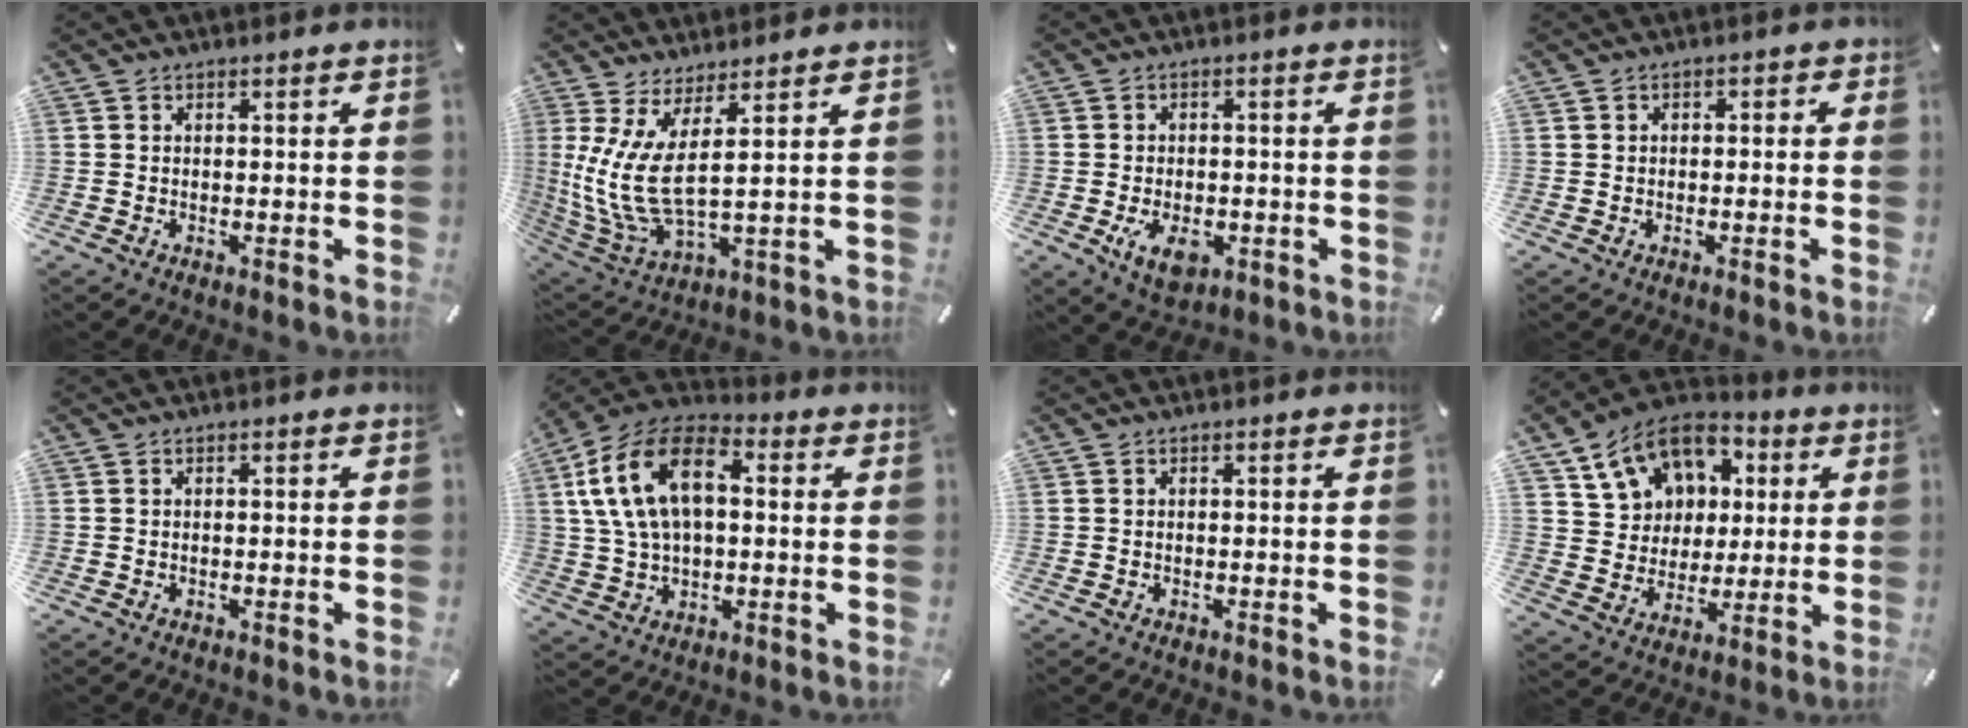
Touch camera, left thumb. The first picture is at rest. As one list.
[{"total": 11.3, "force": [2.7, 3.1, 10.5], "torque": [-0.235, -0.027, 0.053]}, {"total": 6.6, "force": [-2.0, 4.3, 4.6], "torque": [-0.083, -0.002, -0.039]}, {"total": 1.6, "force": [-0.9, 1.2, 0.5], "torque": [-0.009, 0.008, -0.019]}, {"total": 0.0}, {"total": 16.4, "force": [3.3, 10.5, 12.1], "torque": [-0.268, 0.008, 0.057]}, {"total": 0.0}, {"total": 14.1, "force": [6.0, 11.7, 5.1], "torque": [-0.105, -0.018, 0.123]}]